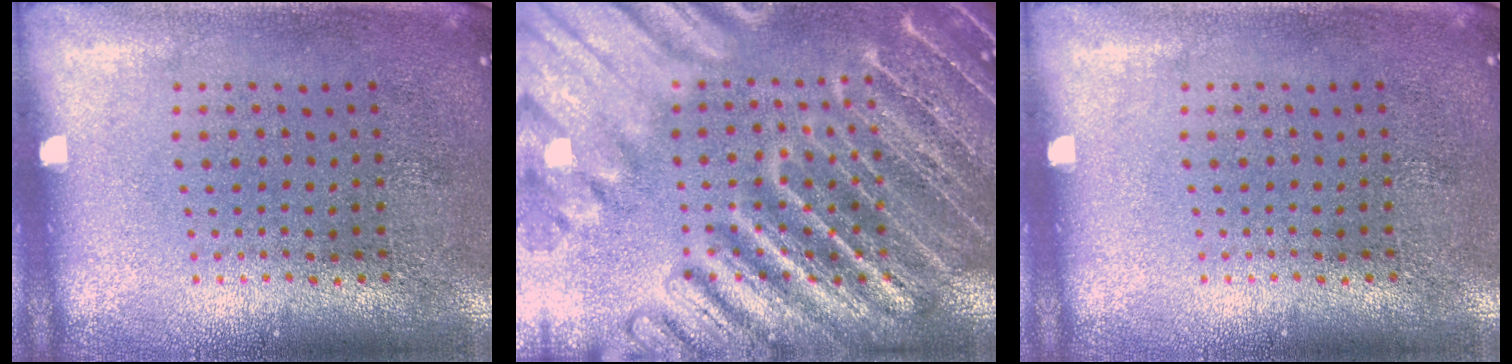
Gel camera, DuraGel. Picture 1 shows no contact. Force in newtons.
{"total": 6.1, "press": 6.1, "slide": 0.7}
{"total": 0.0}